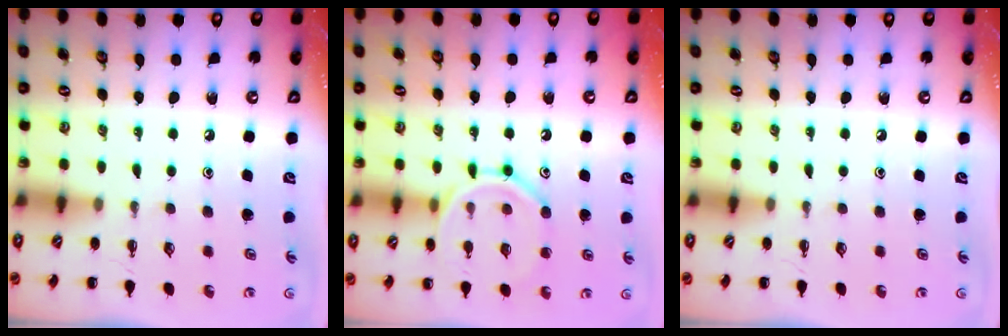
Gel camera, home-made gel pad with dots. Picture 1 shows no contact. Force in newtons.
{"total": 12.8, "press": 12.7, "slide": 1.2}
{"total": 0.0}